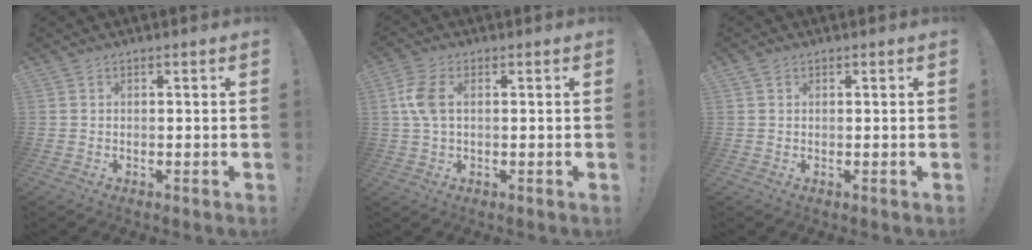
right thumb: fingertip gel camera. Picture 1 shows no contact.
{"total": 6.6, "force": [0.9, 3.6, 5.4], "torque": [-0.118, 0.004, 0.015]}
{"total": 0.8, "force": [0.6, 0.5, 0.2], "torque": [-0.002, -0.001, 0.010]}